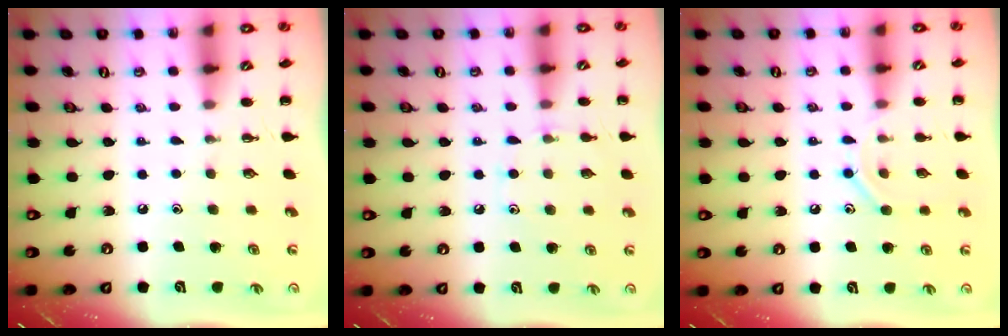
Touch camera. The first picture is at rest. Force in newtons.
{"total": 6.2, "press": 5.9, "slide": 1.6}
{"total": 8.4, "press": 8.3, "slide": 1.4}